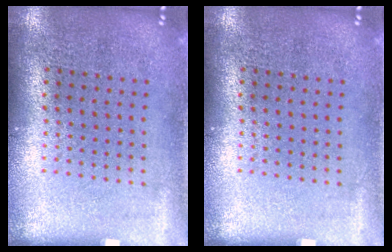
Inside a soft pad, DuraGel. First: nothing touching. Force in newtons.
{"total": 0.0}